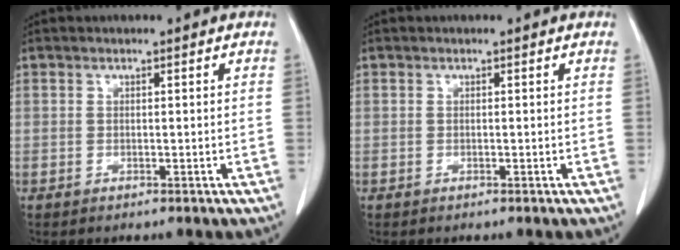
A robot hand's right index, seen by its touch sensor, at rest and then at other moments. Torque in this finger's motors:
{"motor_torque": [0.00, 0.00, 0.00, 0.01]}